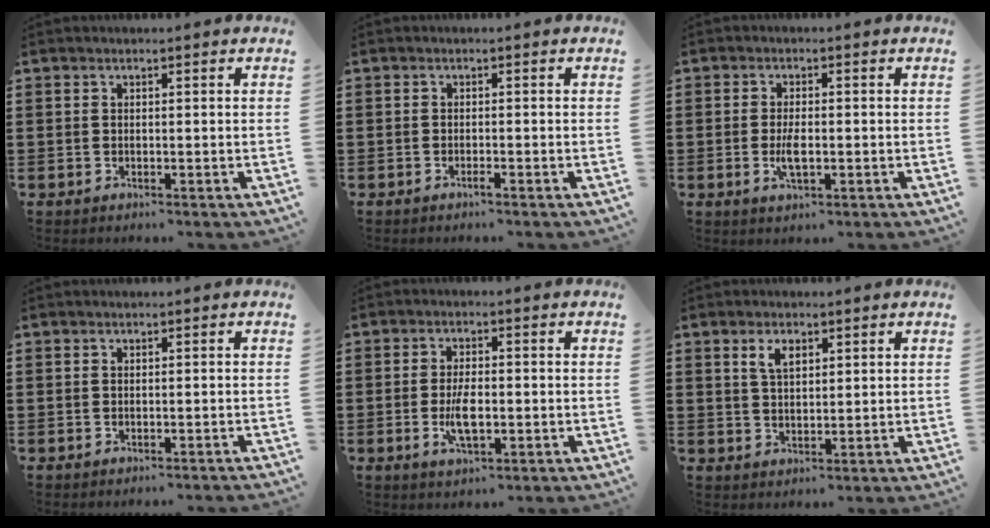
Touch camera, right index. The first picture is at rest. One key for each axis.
{"total": 1.0, "fx": -0.7, "fy": 0.0, "fz": 0.6, "tx": -0.014, "ty": -0.005, "tz": -0.013}
{"total": 3.6, "fx": -0.7, "fy": 1.3, "fz": 3.3, "tx": -0.066, "ty": -0.001, "tz": -0.014}
{"total": 0.6, "fx": -0.6, "fy": -0.1, "fz": 0.0, "tx": 0.000, "ty": -0.002, "tz": -0.012}
{"total": 5.7, "fx": -1.1, "fy": 2.3, "fz": 5.1, "tx": -0.107, "ty": -0.003, "tz": -0.023}
{"total": 3.2, "fx": 1.7, "fy": 1.6, "fz": 2.2, "tx": -0.049, "ty": 0.007, "tz": 0.031}